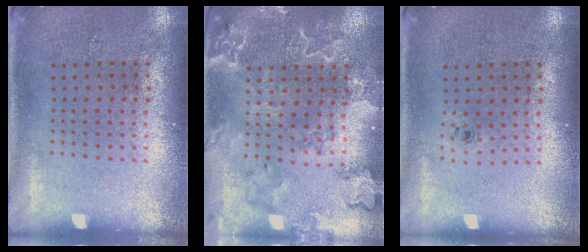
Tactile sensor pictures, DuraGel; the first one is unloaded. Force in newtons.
{"total": 2.6, "press": 2.5, "slide": 0.9}
{"total": 0.6, "press": 0.3, "slide": 0.5}